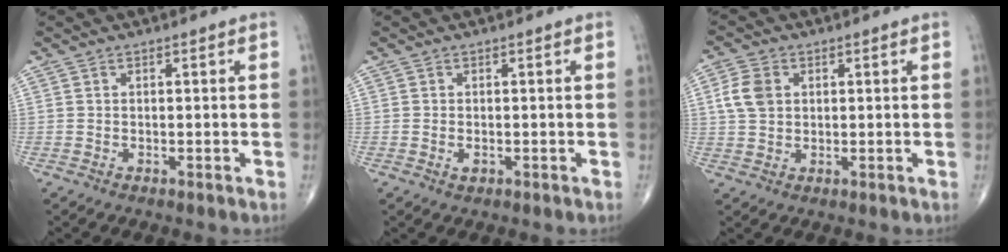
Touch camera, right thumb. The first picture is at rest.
{"total": 1.1, "force": [-0.3, 0.6, 0.8], "torque": [-0.013, -0.002, -0.005]}
{"total": 5.5, "force": [1.3, 4.1, 3.5], "torque": [-0.069, 0.003, 0.022]}